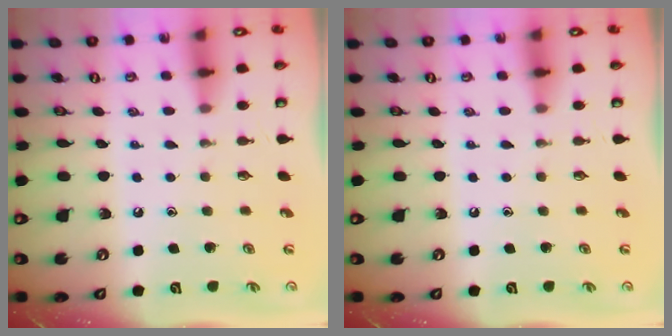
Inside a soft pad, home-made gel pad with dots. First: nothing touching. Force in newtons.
{"total": 0.0}